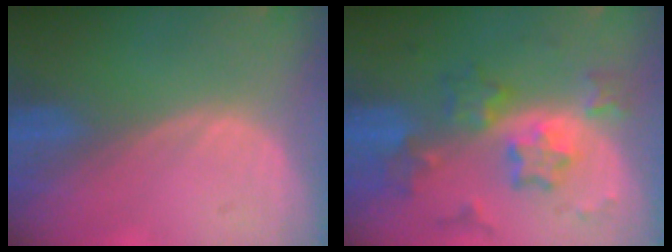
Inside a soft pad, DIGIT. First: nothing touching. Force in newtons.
{"total": 8.3, "press": 8.3, "slide": 0.6}